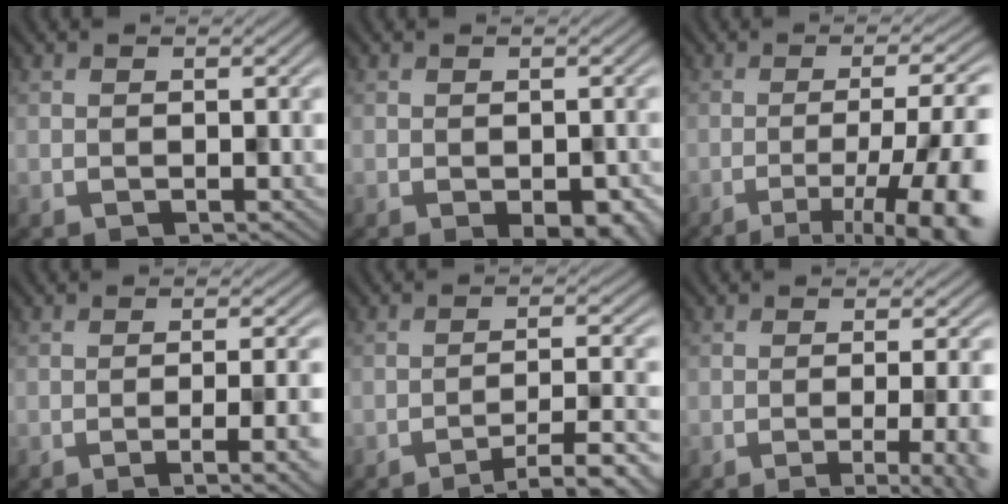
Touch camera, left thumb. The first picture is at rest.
{"total": 4.9, "force": [-2.5, 2.5, 3.4], "torque": [-0.023, 0.001, -0.009]}
{"total": 12.4, "force": [-5.6, 3.2, 10.6], "torque": [-0.126, 0.004, -0.074]}
{"total": 7.1, "force": [-3.0, 1.7, 6.2], "torque": [-0.075, 0.000, -0.034]}
{"total": 6.3, "force": [-4.6, 1.0, 4.1], "torque": [-0.068, 0.012, -0.064]}
{"total": 11.0, "force": [-3.2, 4.2, 9.7], "torque": [-0.074, 0.007, -0.030]}